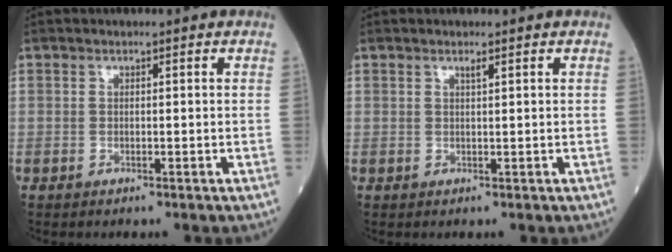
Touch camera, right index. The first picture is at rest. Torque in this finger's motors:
{"motor_torque": [-0.11, 0.10, -0.02, 0.02]}